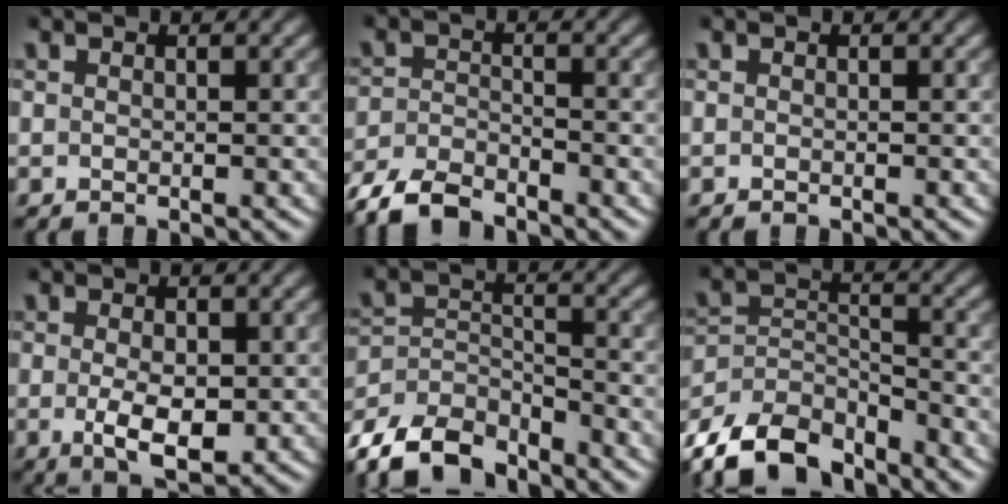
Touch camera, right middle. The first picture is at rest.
{"total": 4.9, "force": [-4.2, 1.4, 1.9], "torque": [-0.032, -0.007, -0.089]}
{"total": 0.0}
{"total": 3.9, "force": [-0.5, 1.9, 3.4], "torque": [-0.063, -0.009, -0.004]}
{"total": 8.7, "force": [-7.6, 3.0, 2.8], "torque": [-0.044, -0.009, -0.139]}
{"total": 10.0, "force": [-8.4, 4.1, 3.6], "torque": [-0.063, -0.011, -0.146]}